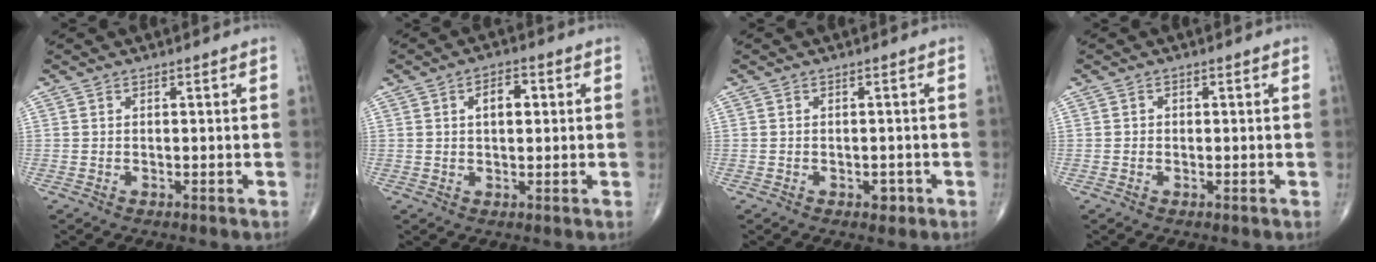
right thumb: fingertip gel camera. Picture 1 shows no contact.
{"total": 4.6, "force": [1.0, 2.5, 3.7], "torque": [-0.048, 0.007, 0.012]}
{"total": 1.5, "force": [-0.7, 1.1, 0.9], "torque": [-0.002, 0.004, -0.008]}
{"total": 0.7, "force": [-0.1, 0.6, 0.2], "torque": [0.001, 0.002, -0.004]}